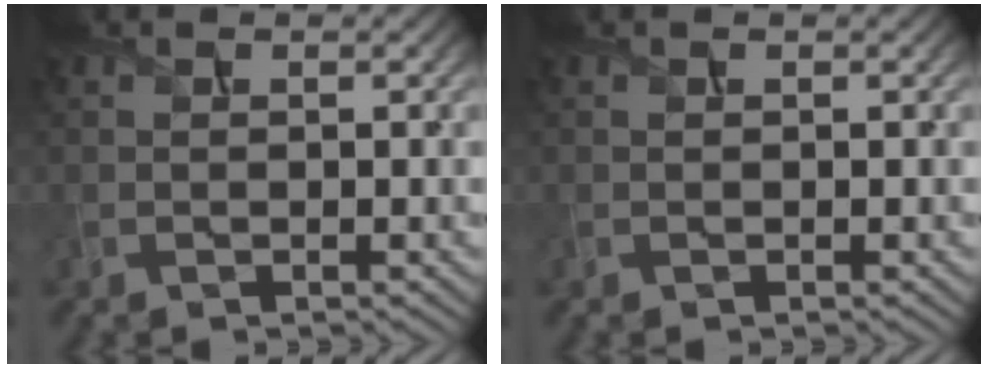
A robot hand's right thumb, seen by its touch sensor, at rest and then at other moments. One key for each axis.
{"total": 0.0}